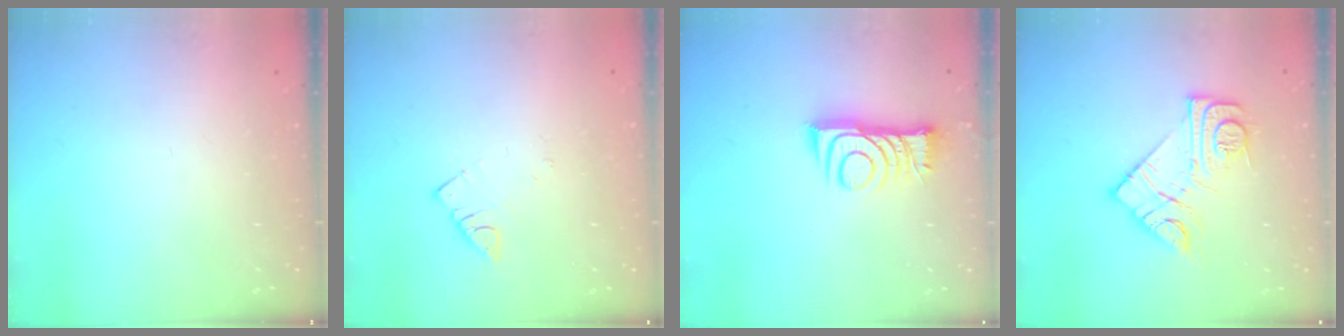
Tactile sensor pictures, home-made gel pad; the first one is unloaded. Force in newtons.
{"total": 2.5, "press": 2.5, "slide": 0.3}
{"total": 9.2, "press": 9.2, "slide": 0.3}
{"total": 13.6, "press": 13.6, "slide": 0.9}